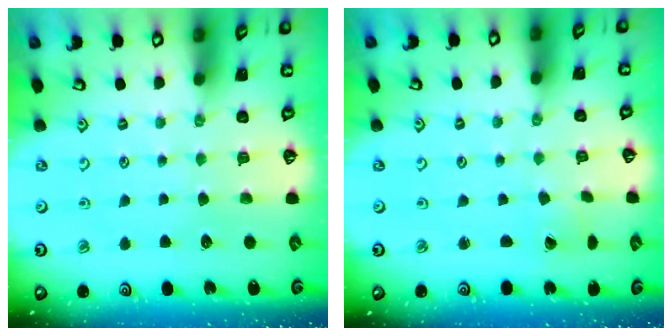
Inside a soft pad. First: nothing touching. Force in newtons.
{"total": 1.9, "press": 1.9, "slide": 0.2}